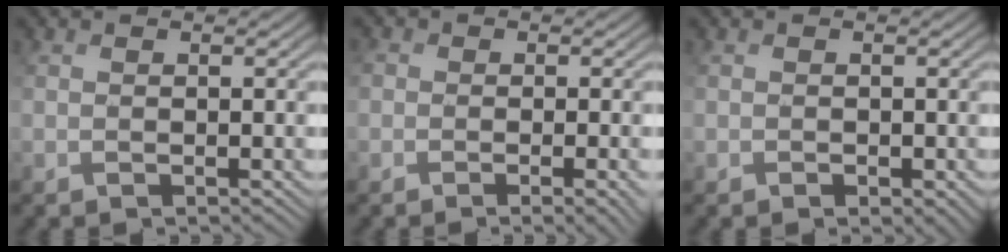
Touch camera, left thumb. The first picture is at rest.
{"total": 4.3, "force": [-2.0, 2.5, 2.9], "torque": [-0.034, -0.005, -0.020]}
{"total": 2.2, "force": [-1.1, 1.6, 0.9], "torque": [-0.012, -0.004, -0.011]}